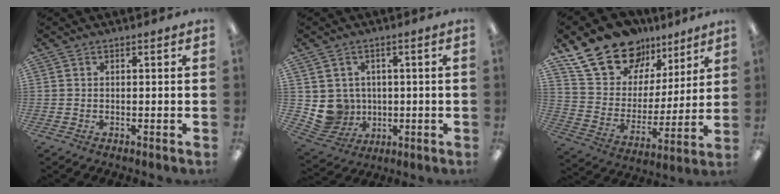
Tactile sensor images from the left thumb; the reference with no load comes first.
{"total": 7.1, "force": [0.6, 7.0, 0.8], "torque": [-0.037, -0.004, 0.022]}
{"total": 19.9, "force": [14.4, 11.9, 7.0], "torque": [-0.137, -0.088, 0.266]}